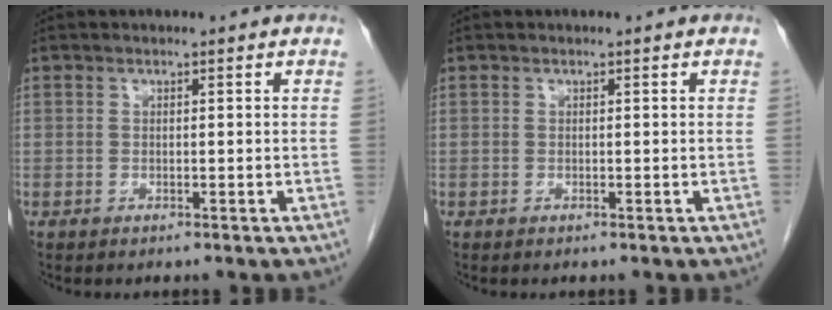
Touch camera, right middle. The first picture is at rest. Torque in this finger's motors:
{"motor_torque": [0.00, 0.00, 0.00, 0.00]}